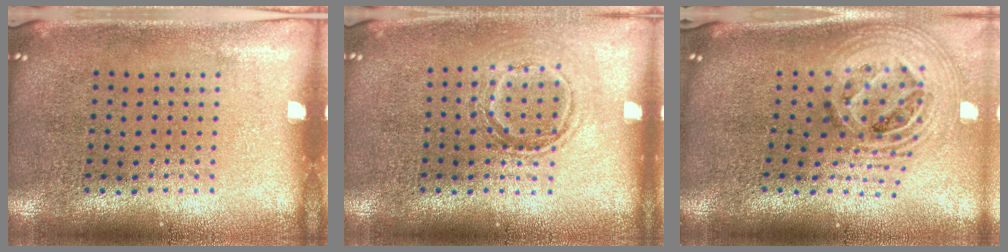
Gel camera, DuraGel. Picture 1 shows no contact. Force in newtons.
{"total": 1.1, "press": 1.0, "slide": 0.6}
{"total": 2.7, "press": 1.9, "slide": 1.9}